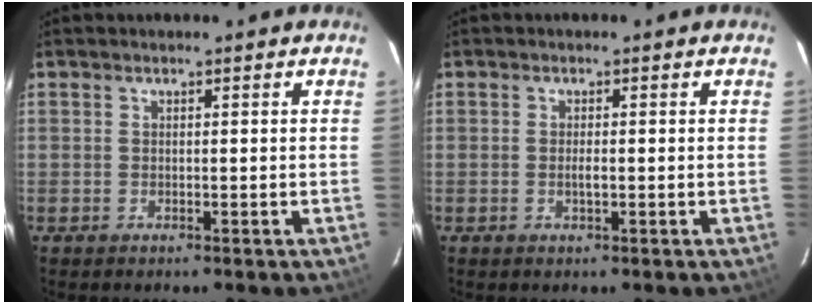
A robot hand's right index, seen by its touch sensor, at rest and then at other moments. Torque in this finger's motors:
{"motor_torque": [0.27, -0.10, 0.08, 0.04]}